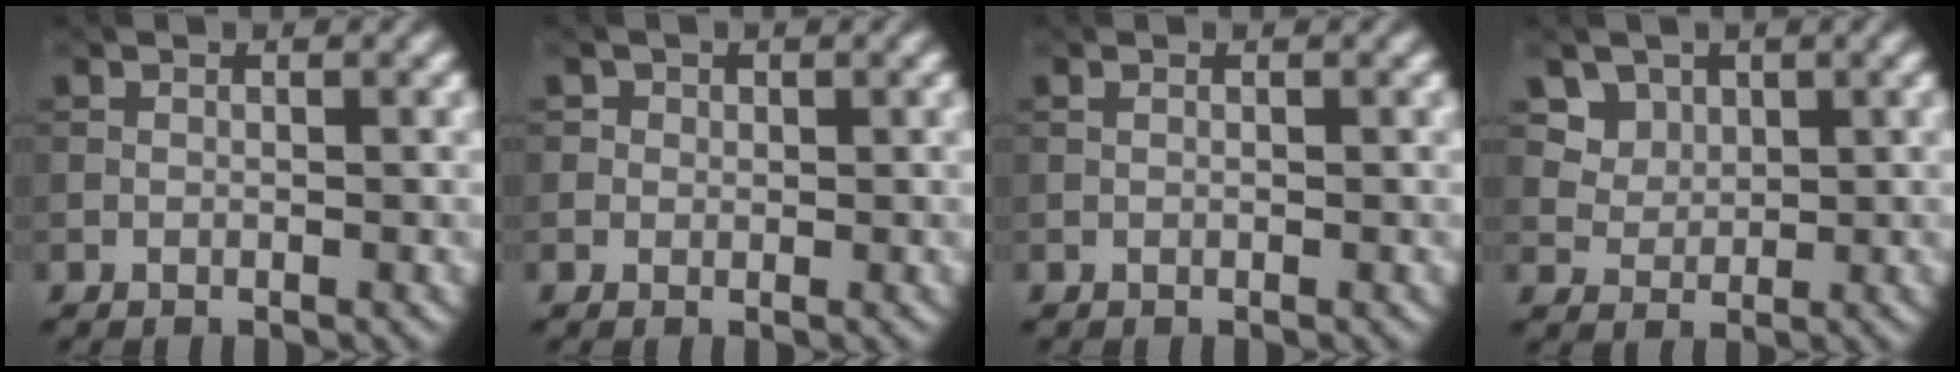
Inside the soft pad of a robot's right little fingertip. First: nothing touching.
{"total": 1.1, "force": [0.3, 1.0, 0.0], "torque": [0.009, -0.004, 0.000]}
{"total": 0.0}
{"total": 4.6, "force": [2.5, 3.6, 1.4], "torque": [-0.035, -0.003, 0.052]}